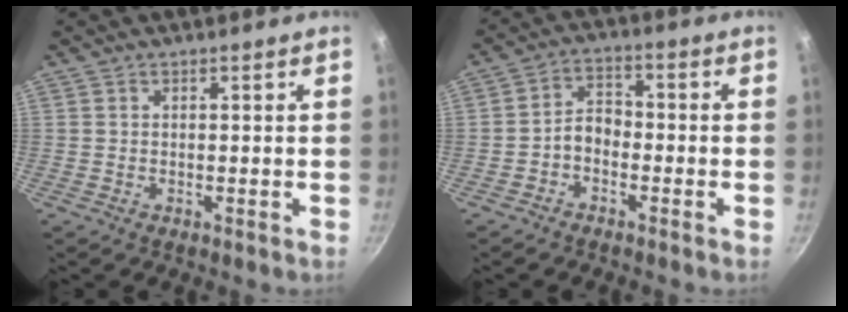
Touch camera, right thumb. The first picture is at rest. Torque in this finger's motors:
{"motor_torque": [0.78, 0.59, 0.68, -0.16, 0.00]}